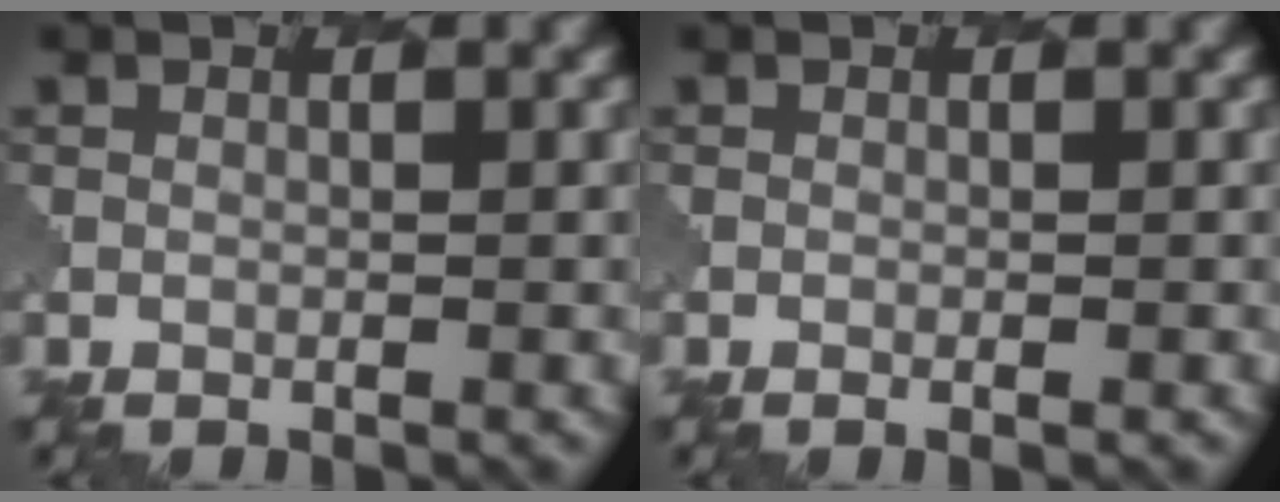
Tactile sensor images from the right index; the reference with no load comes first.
{"total": 0.6, "force": [-0.2, 0.1, 0.6], "torque": [-0.005, -0.002, -0.003]}